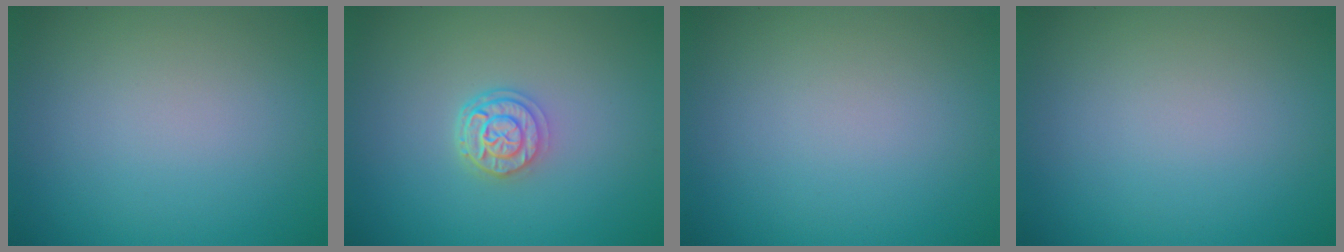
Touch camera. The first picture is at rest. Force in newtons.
{"total": 2.6, "press": 2.1, "slide": 1.5}
{"total": 0.0}
{"total": 0.0}